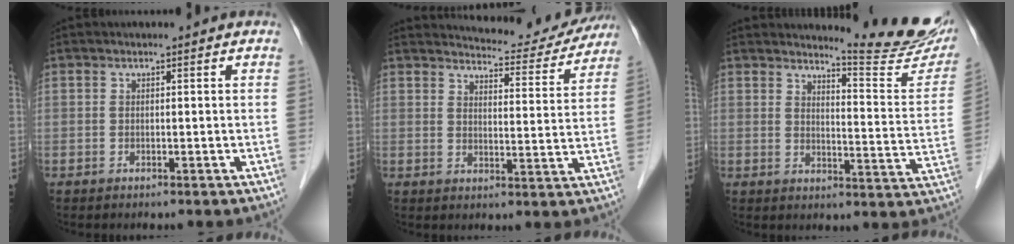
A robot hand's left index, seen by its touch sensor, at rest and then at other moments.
{"total": 11.9, "force": [11.6, 1.8, 1.9], "torque": [-0.021, -0.021, 0.137]}
{"total": 12.9, "force": [12.2, 0.0, 4.2], "torque": [-0.050, -0.079, 0.139]}